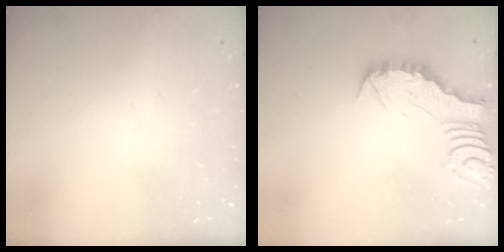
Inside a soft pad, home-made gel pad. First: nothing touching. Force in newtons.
{"total": 3.0, "press": 3.0, "slide": 0.3}